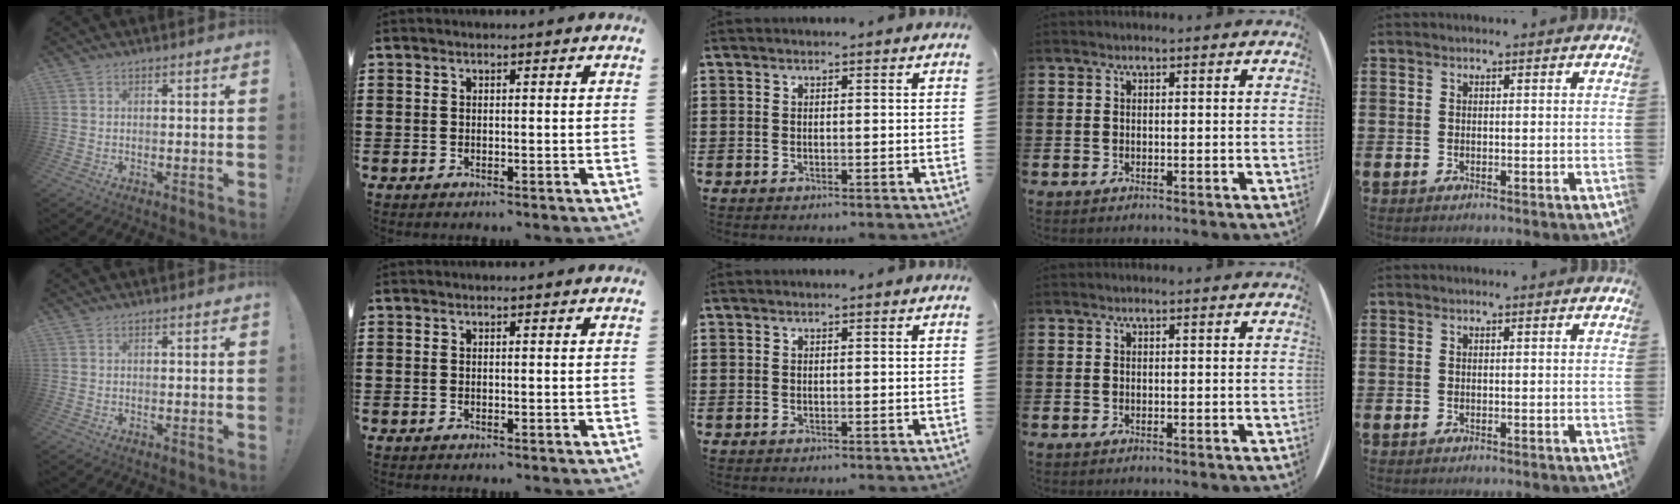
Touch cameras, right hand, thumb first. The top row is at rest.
{}